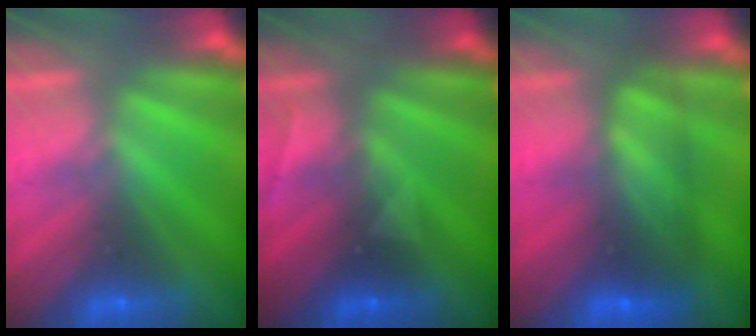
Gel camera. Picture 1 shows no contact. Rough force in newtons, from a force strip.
{"total": 2.9}
{"total": 8.5}